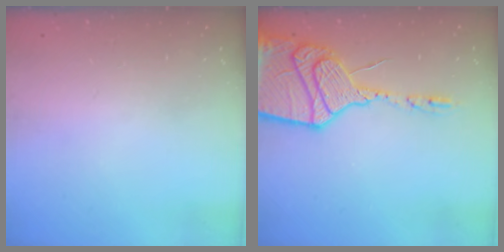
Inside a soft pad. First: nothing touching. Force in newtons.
{"total": 24.1, "press": 21.5, "slide": 10.8}